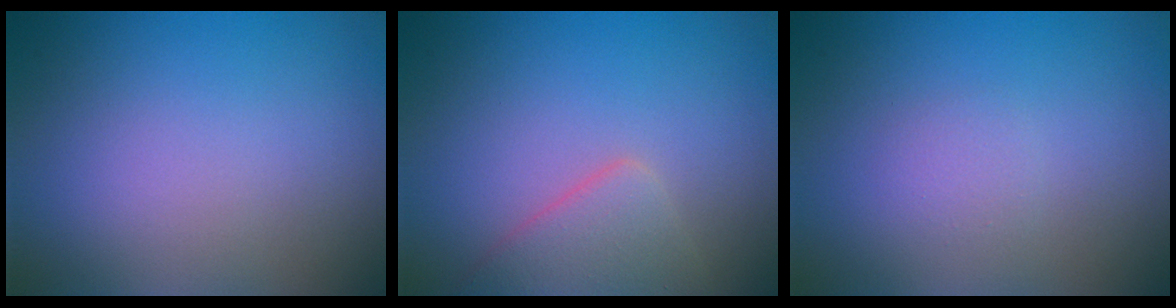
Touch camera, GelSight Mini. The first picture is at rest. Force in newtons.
{"total": 3.3, "press": 3.3, "slide": 0.2}
{"total": 0.8, "press": 0.8, "slide": 0.0}